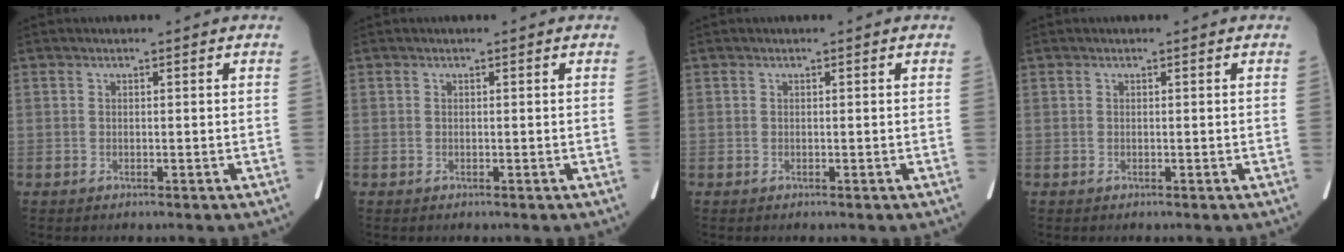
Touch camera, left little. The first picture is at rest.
{"total": 0.0}
{"total": 0.0}
{"total": 0.0}